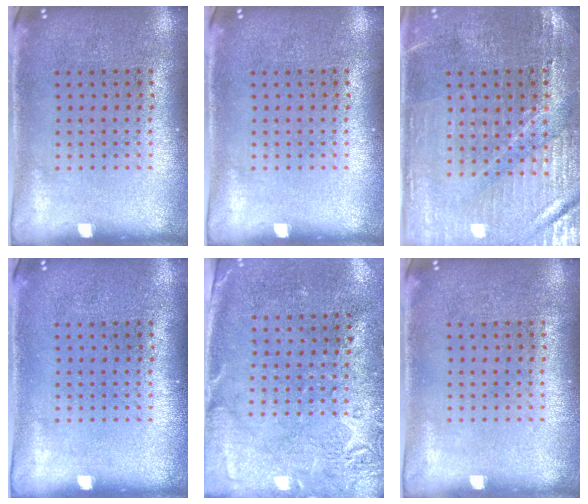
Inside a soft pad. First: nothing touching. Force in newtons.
{"total": 0.0}
{"total": 1.7, "press": 1.7, "slide": 0.3}
{"total": 0.0}
{"total": 2.8, "press": 2.2, "slide": 1.7}
{"total": 0.0}